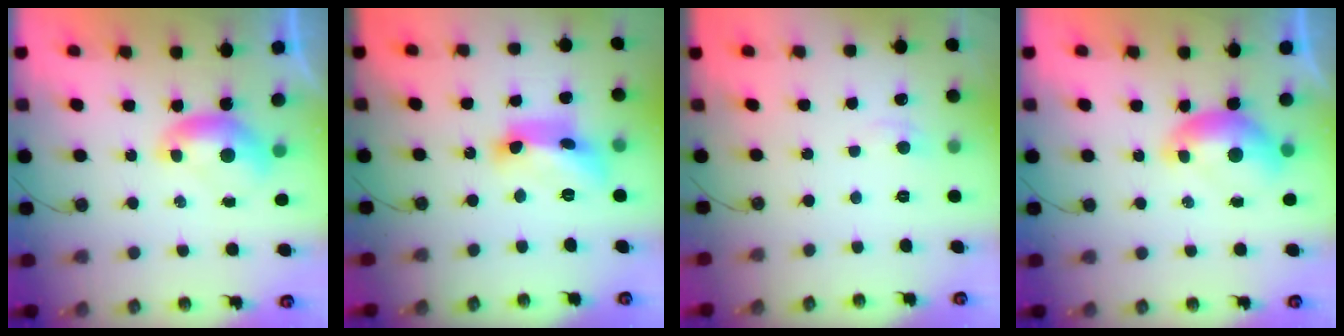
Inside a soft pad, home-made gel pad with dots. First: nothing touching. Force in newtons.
{"total": 13.5, "press": 13.5, "slide": 1.0}
{"total": 0.7, "press": 0.6, "slide": 0.4}
{"total": 0.8, "press": 0.3, "slide": 0.7}